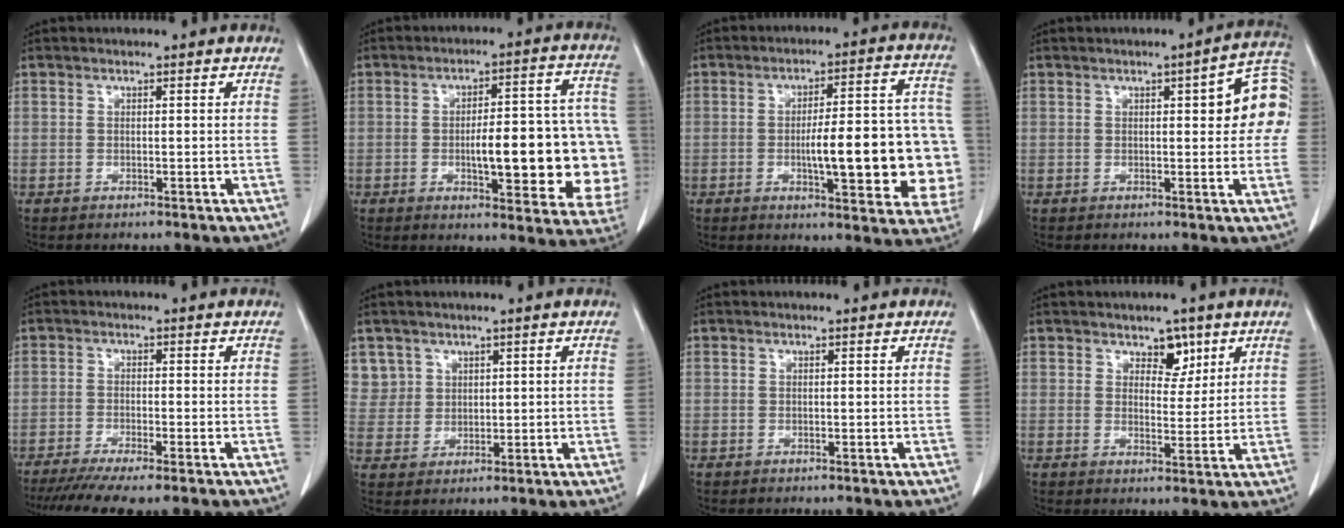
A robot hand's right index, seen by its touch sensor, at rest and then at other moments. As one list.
[{"total": 20.3, "force": [-2.8, 5.2, 19.5], "torque": [-0.171, 0.035, -0.017]}, {"total": 18.9, "force": [-2.9, 4.3, 18.2], "torque": [-0.167, 0.035, -0.023]}, {"total": 8.6, "force": [1.5, 2.2, 8.2], "torque": [-0.094, 0.022, 0.012]}, {"total": 9.8, "force": [-7.8, 0.6, 5.8], "torque": [-0.080, -0.017, -0.122]}, {"total": 5.2, "force": [3.0, 4.3, -0.3], "torque": [0.020, 0.003, 0.062]}, {"total": 0.0}, {"total": 3.9, "force": [2.5, 2.2, 2.1], "torque": [-0.020, -0.002, 0.039]}]